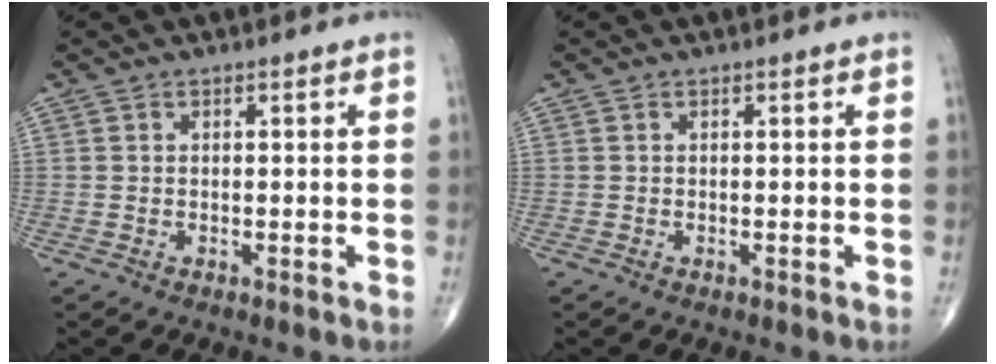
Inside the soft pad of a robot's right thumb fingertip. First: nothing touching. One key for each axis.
{"total": 0.0}